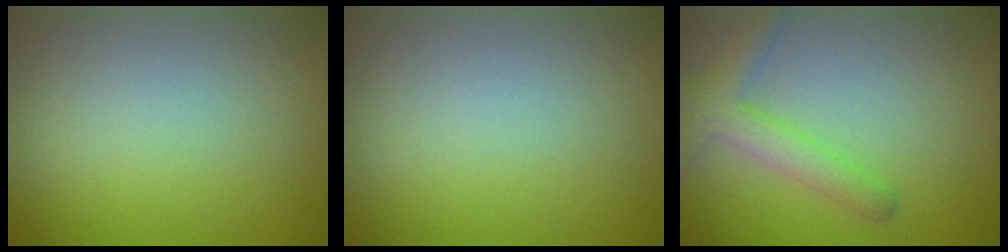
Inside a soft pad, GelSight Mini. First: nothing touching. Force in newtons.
{"total": 0.0}
{"total": 3.2, "press": 3.2, "slide": 0.2}